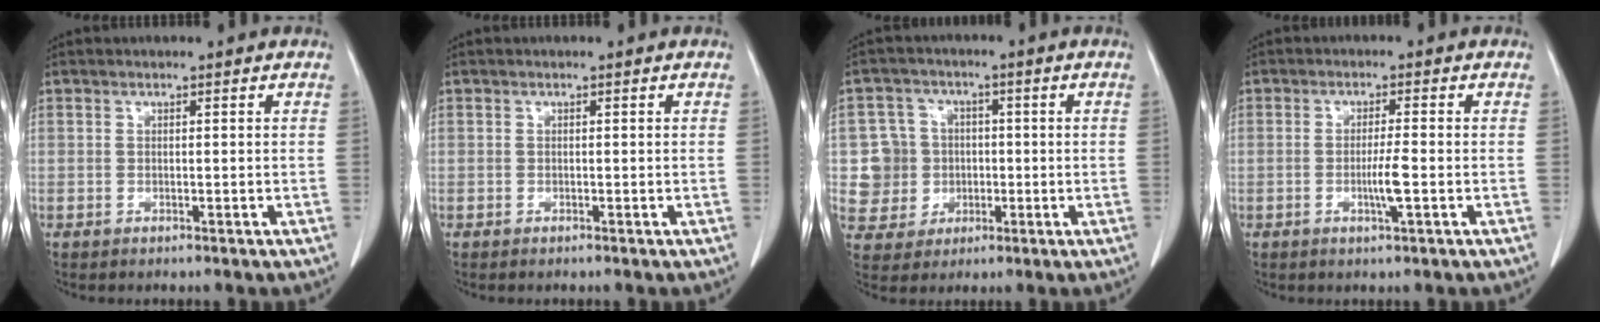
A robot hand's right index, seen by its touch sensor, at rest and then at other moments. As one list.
[{"total": 0.0}, {"total": 7.6, "force": [0.0, 7.6, 0.8], "torque": [-0.020, 0.017, 0.009]}, {"total": 3.4, "force": [-0.9, -0.2, 3.3], "torque": [-0.063, -0.006, -0.017]}]